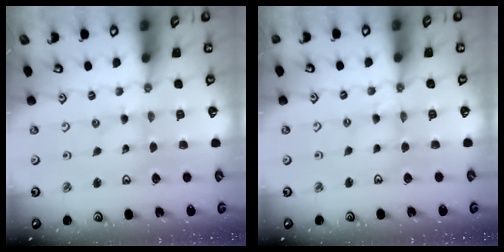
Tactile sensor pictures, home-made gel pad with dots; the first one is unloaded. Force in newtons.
{"total": 2.9, "press": 2.9, "slide": 0.4}